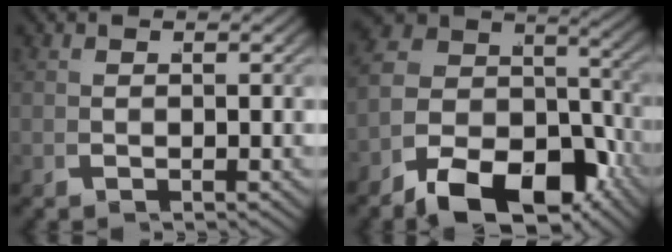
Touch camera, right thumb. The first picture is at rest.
{"total": 10.3, "force": [-3.5, 6.2, 7.4], "torque": [-0.116, -0.013, -0.052]}